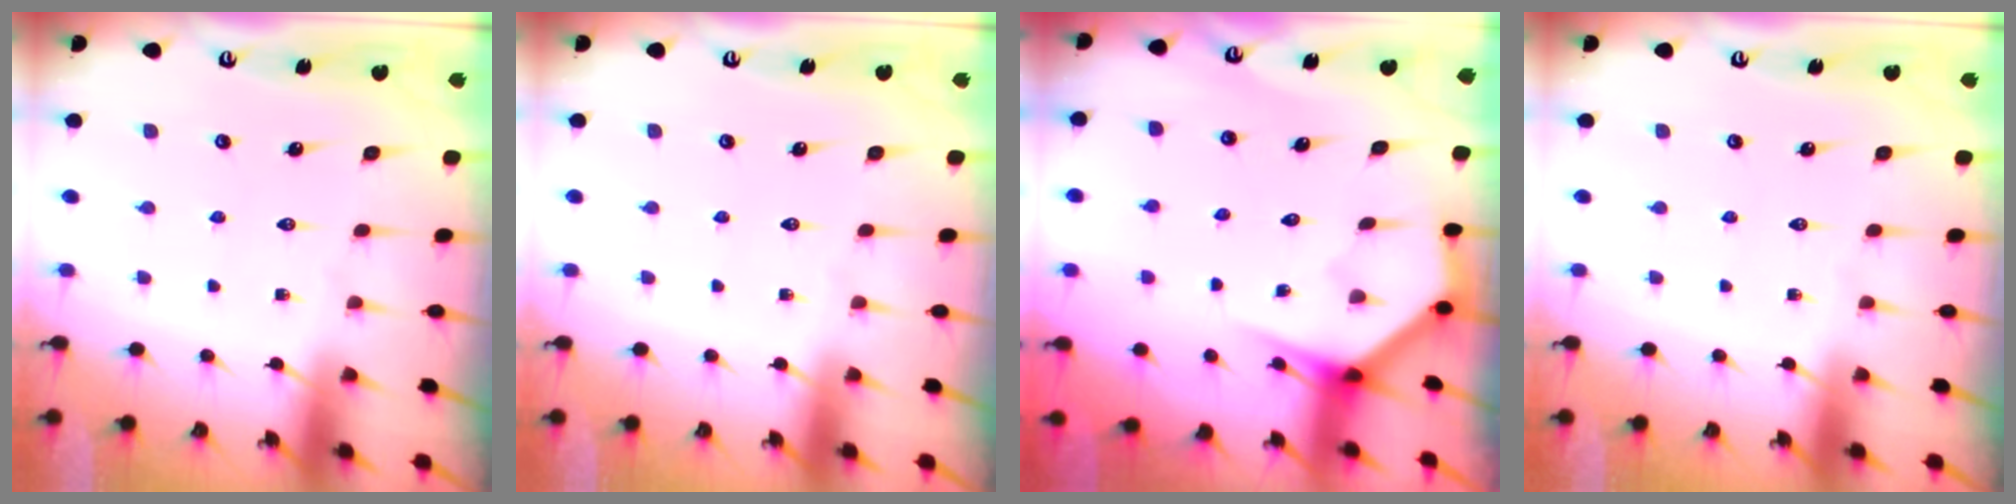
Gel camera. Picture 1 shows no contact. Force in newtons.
{"total": 0.0}
{"total": 3.8, "press": 3.8, "slide": 0.2}
{"total": 0.0}